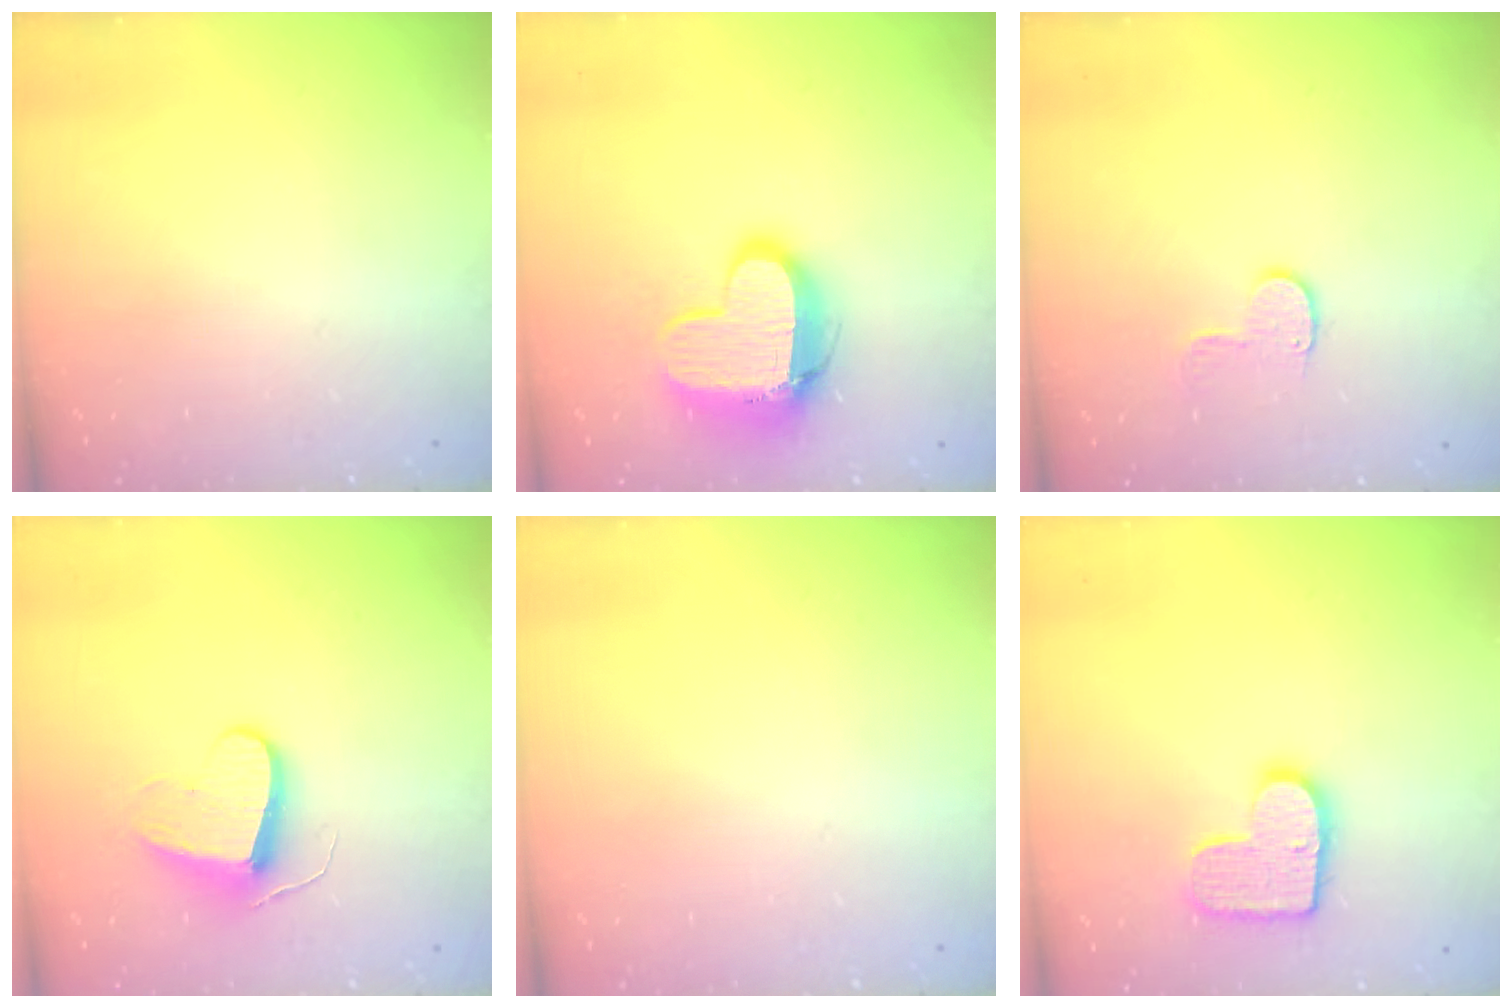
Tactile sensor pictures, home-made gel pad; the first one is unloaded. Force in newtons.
{"total": 12.9, "press": 12.9, "slide": 1.1}
{"total": 5.5, "press": 5.5, "slide": 0.6}
{"total": 9.4, "press": 9.4, "slide": 0.9}
{"total": 0.0}
{"total": 11.8, "press": 11.7, "slide": 0.6}